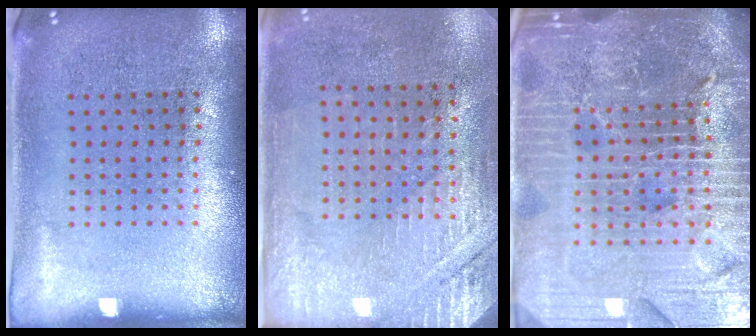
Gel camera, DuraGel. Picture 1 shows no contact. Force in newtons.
{"total": 2.8, "press": 2.6, "slide": 0.9}
{"total": 6.5, "press": 5.7, "slide": 3.0}